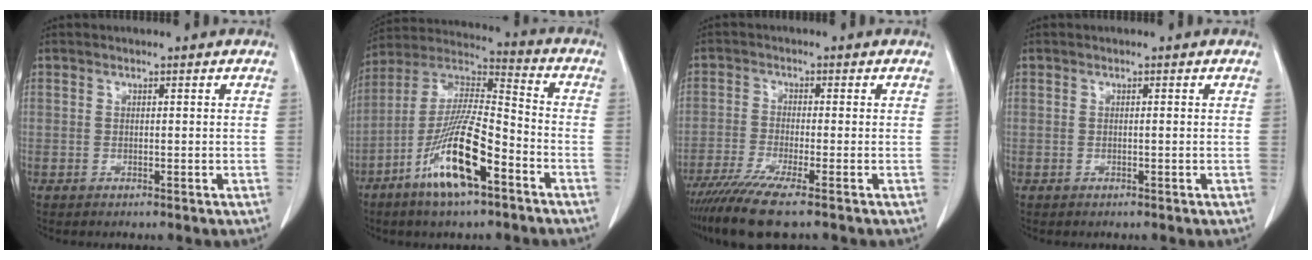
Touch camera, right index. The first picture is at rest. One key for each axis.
{"total": 15.8, "fx": -7.6, "fy": 2.8, "fz": 13.6, "tx": -0.268, "ty": -0.008, "tz": -0.138}
{"total": 8.4, "fx": -6.3, "fy": -0.3, "fz": 5.5, "tx": -0.095, "ty": -0.024, "tz": -0.109}
{"total": 0.0}